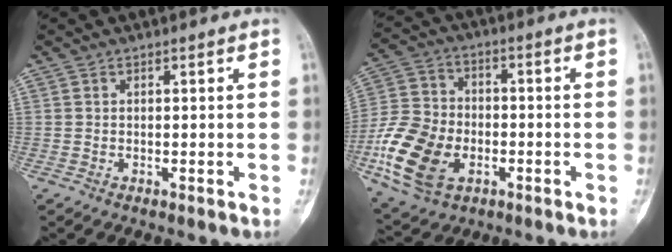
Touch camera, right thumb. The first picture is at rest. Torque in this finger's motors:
{"motor_torque": [-0.20, 0.77, 1.71, -0.57, 0.07]}